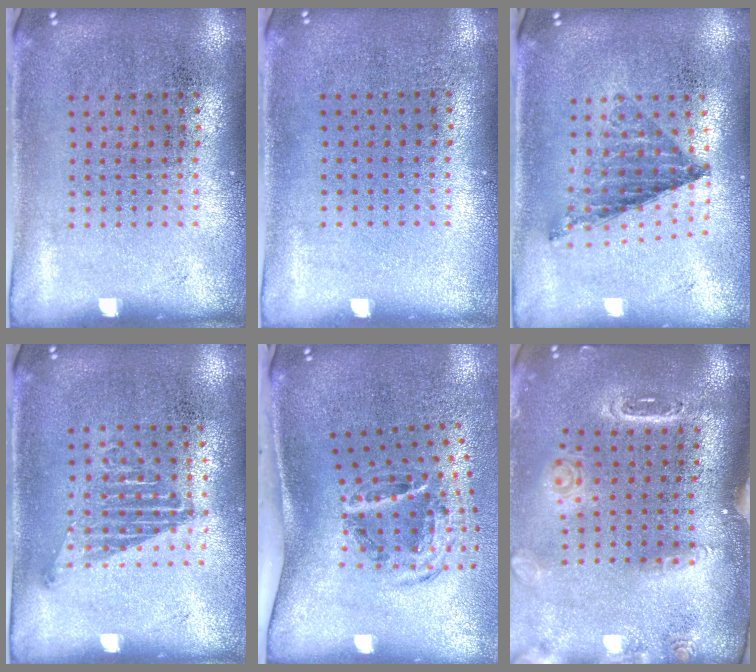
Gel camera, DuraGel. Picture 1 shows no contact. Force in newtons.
{"total": 0.0}
{"total": 0.8, "press": 0.8, "slide": 0.1}
{"total": 1.1, "press": 1.0, "slide": 0.6}
{"total": 1.9, "press": 1.2, "slide": 1.4}
{"total": 1.6, "press": 1.6, "slide": 0.5}